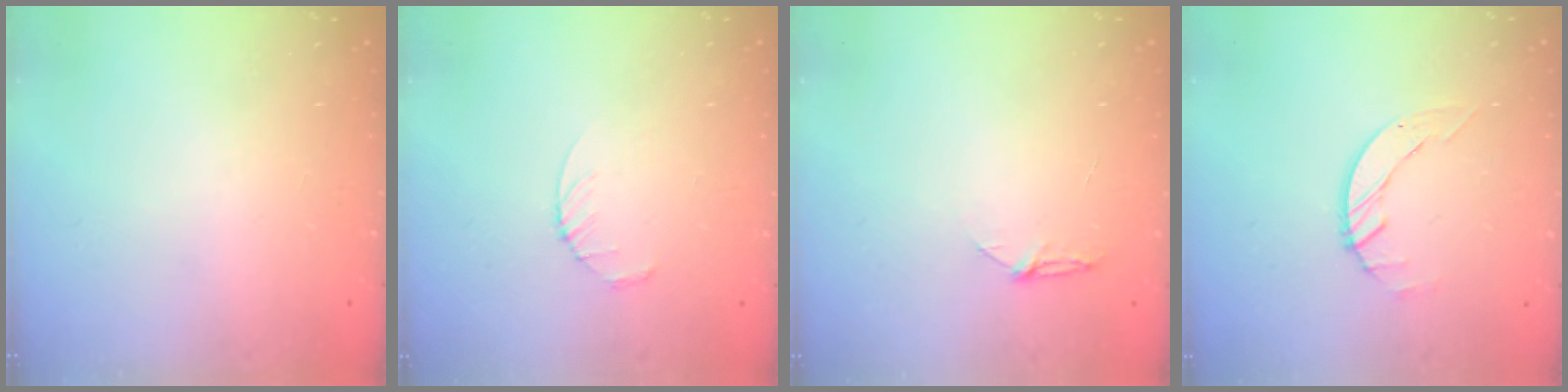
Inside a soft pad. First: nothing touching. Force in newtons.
{"total": 3.4, "press": 3.3, "slide": 0.4}
{"total": 3.9, "press": 3.9, "slide": 0.5}
{"total": 2.6, "press": 2.6, "slide": 0.3}